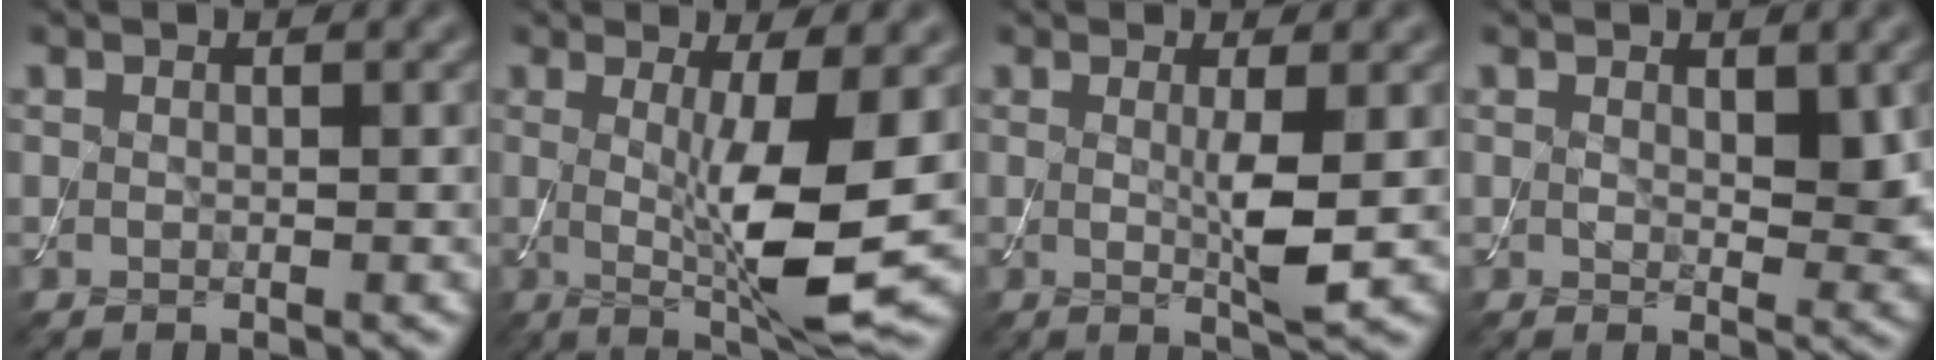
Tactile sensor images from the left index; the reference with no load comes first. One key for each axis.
{"total": 7.4, "fx": -0.2, "fy": 1.3, "fz": 7.3, "tx": -0.122, "ty": -0.019, "tz": 0.004}
{"total": 2.9, "fx": 0.2, "fy": 0.2, "fz": 2.9, "tx": -0.054, "ty": -0.010, "tz": 0.004}
{"total": 2.9, "fx": 0.8, "fy": 1.5, "fz": 2.3, "tx": -0.036, "ty": -0.009, "tz": 0.017}